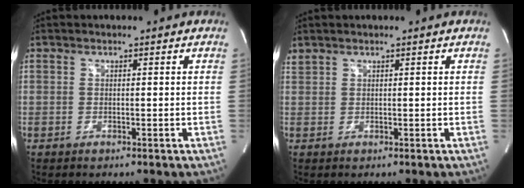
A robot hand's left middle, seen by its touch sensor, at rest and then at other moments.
{"total": 0.9, "force": [0.9, 0.2, 0.0], "torque": [-0.011, 0.012, 0.025]}